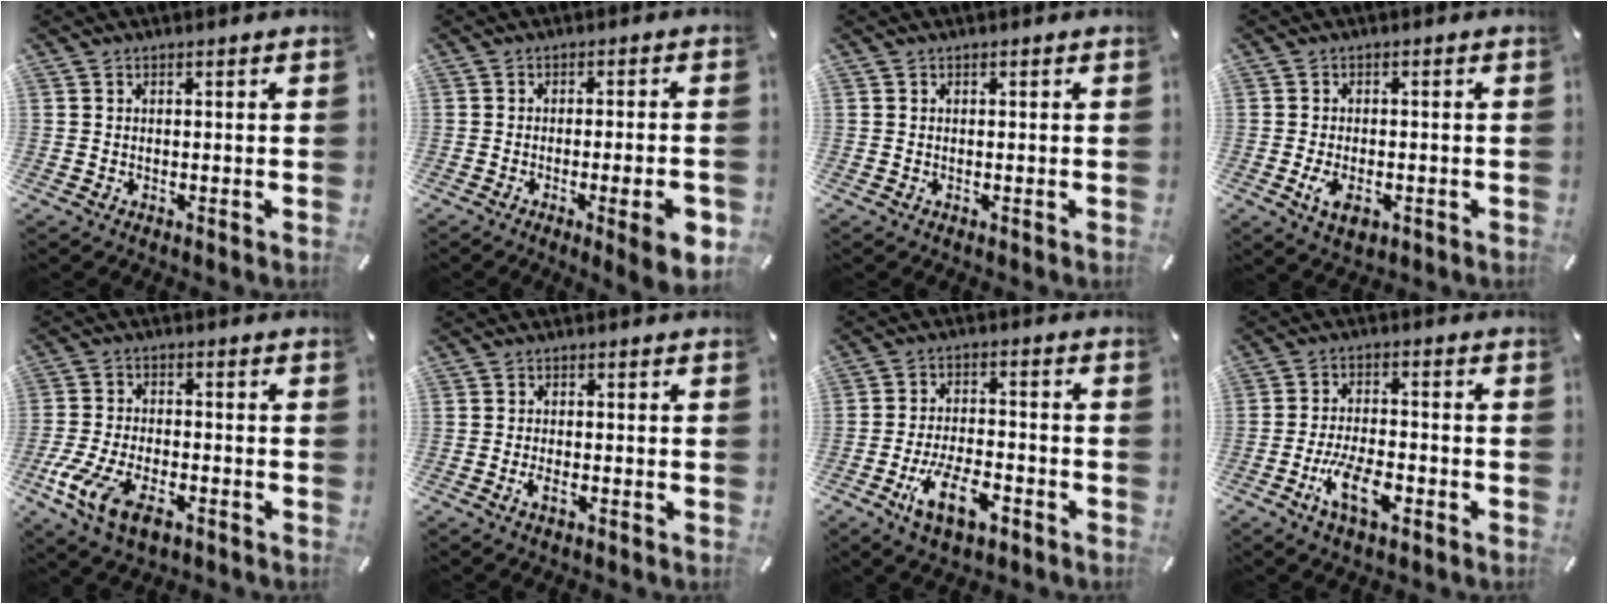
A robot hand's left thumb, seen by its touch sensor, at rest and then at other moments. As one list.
[{"total": 8.7, "force": [-2.8, 1.5, 8.0], "torque": [-0.121, 0.003, -0.039]}, {"total": 0.0}, {"total": 4.6, "force": [-1.7, 2.6, 3.4], "torque": [-0.082, -0.002, -0.034]}, {"total": 10.7, "force": [-5.3, 5.6, 7.5], "torque": [-0.170, 0.010, -0.100]}, {"total": 2.1, "force": [-0.9, 0.9, 1.6], "torque": [-0.027, 0.003, -0.016]}, {"total": 11.2, "force": [-5.4, 5.3, 8.2], "torque": [-0.158, 0.021, -0.096]}, {"total": 10.0, "force": [-4.7, 4.7, 7.5], "torque": [-0.150, 0.014, -0.083]}]